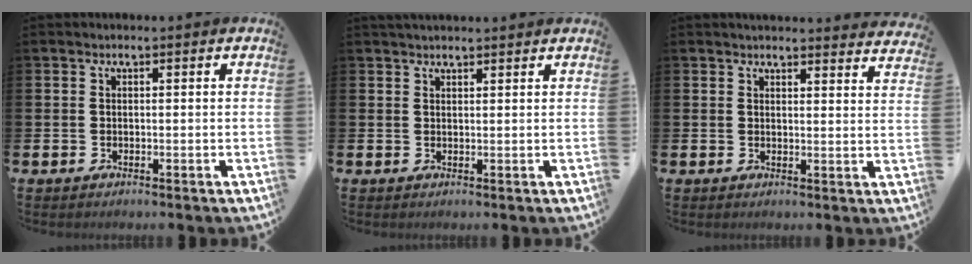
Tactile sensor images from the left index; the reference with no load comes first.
{"total": 1.7, "force": [1.7, 0.3, 0.3], "torque": [0.006, -0.006, 0.028]}
{"total": 3.2, "force": [3.2, 0.2, 0.0], "torque": [0.009, -0.024, 0.055]}